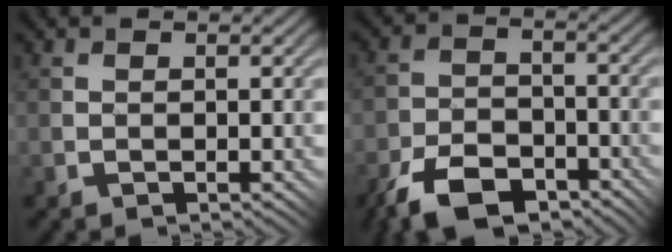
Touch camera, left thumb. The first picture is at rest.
{"total": 9.0, "force": [-6.5, 4.1, 4.6], "torque": [-0.096, -0.009, -0.124]}